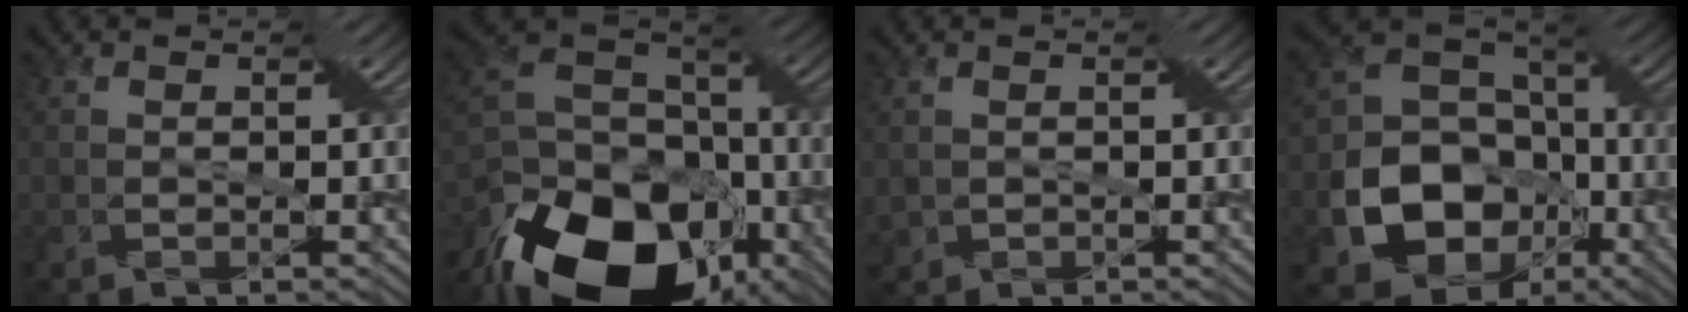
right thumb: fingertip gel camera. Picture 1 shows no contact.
{"total": 20.6, "force": [-11.7, 11.9, 12.1], "torque": [-0.279, -0.042, -0.179]}
{"total": 1.8, "force": [-0.1, 1.7, 0.5], "torque": [-0.027, -0.009, -0.005]}
{"total": 16.5, "force": [-4.7, 13.1, 8.8], "torque": [-0.204, -0.045, -0.069]}